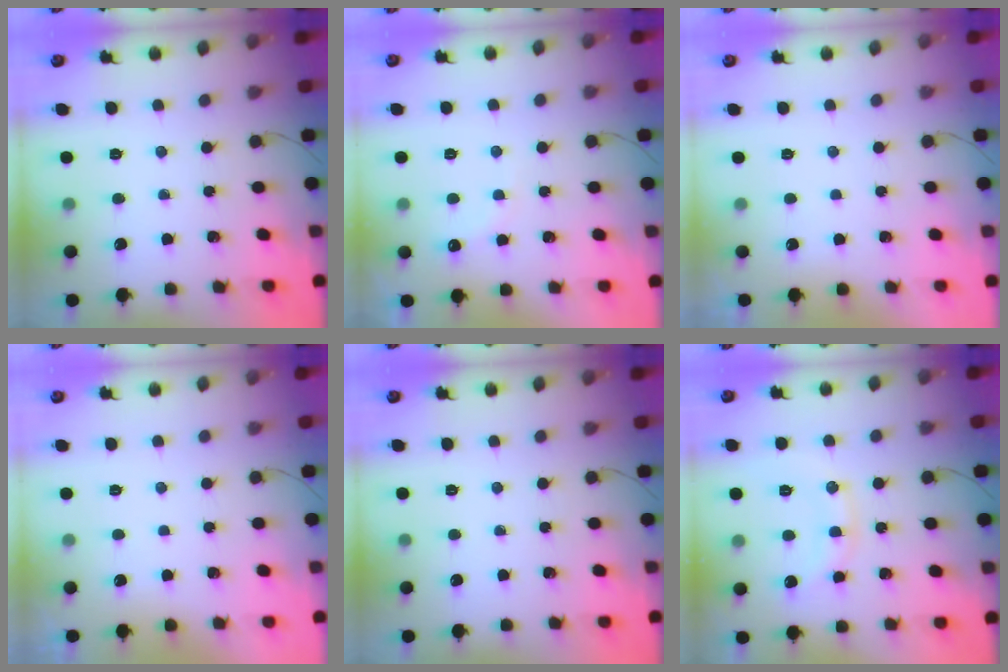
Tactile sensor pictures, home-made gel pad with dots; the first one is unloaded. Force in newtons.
{"total": 7.4, "press": 7.3, "slide": 1.1}
{"total": 2.8, "press": 2.8, "slide": 0.1}
{"total": 2.9, "press": 2.9, "slide": 0.1}
{"total": 0.0}
{"total": 10.2, "press": 10.2, "slide": 0.5}